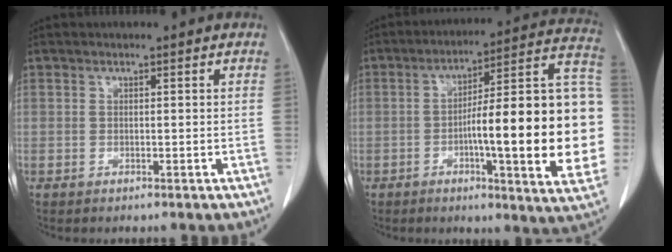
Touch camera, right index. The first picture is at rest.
{"total": 25.0, "force": [-2.9, 3.2, 24.6], "torque": [-0.259, 0.028, -0.040]}